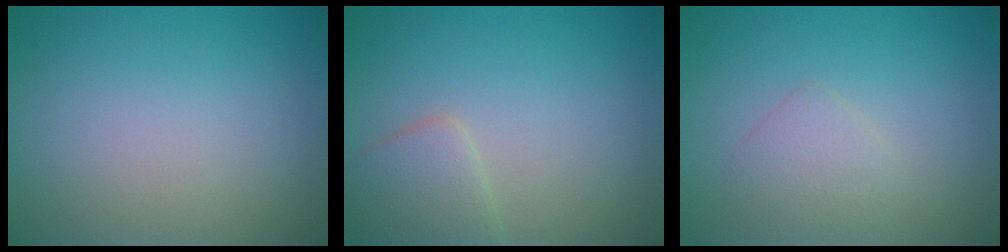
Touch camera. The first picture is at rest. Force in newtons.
{"total": 2.5, "press": 2.5, "slide": 0.3}
{"total": 1.8, "press": 1.8, "slide": 0.1}